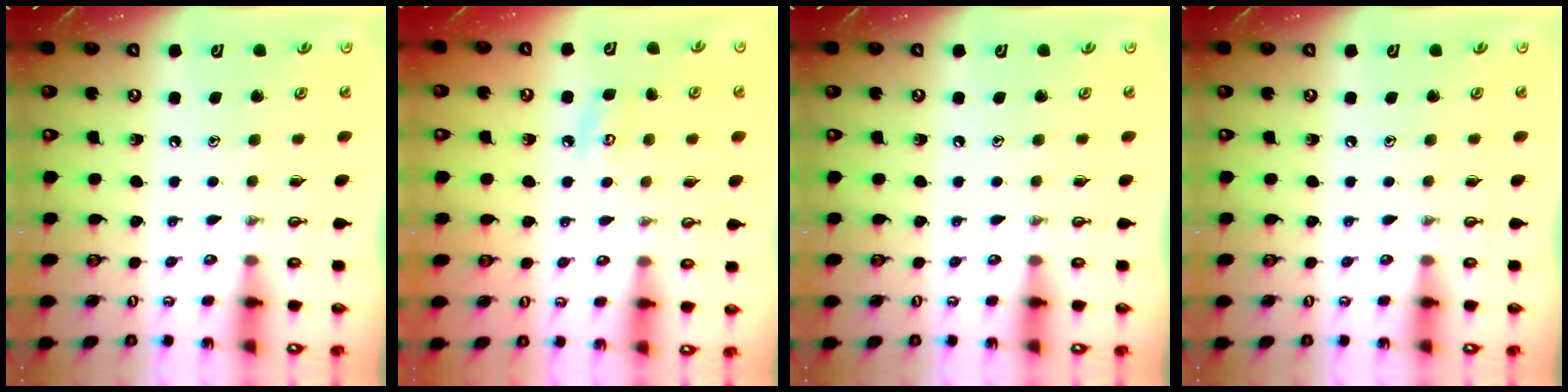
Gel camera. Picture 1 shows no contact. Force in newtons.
{"total": 5.0, "press": 5.0, "slide": 0.2}
{"total": 0.0}
{"total": 0.0}